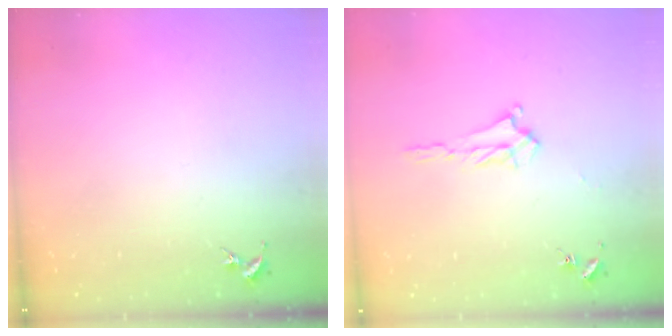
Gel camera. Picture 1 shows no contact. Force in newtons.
{"total": 2.4, "press": 2.4, "slide": 0.4}